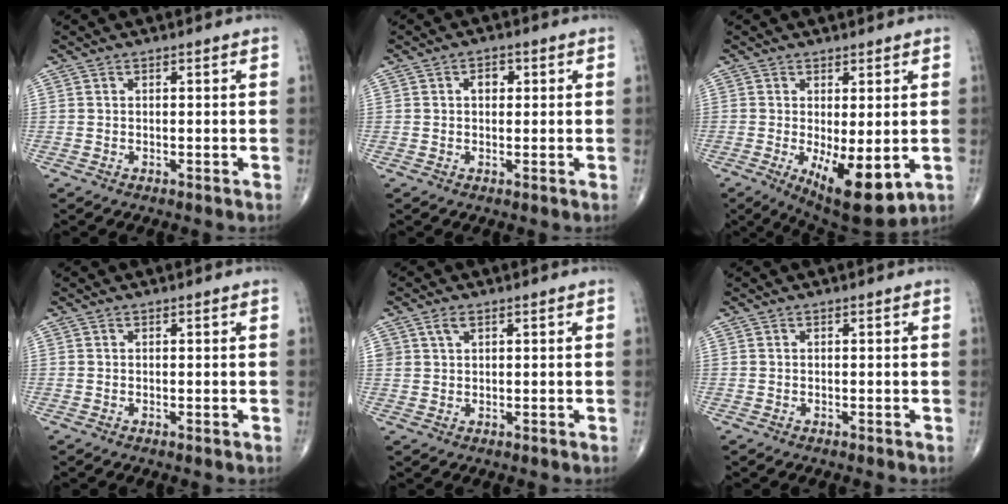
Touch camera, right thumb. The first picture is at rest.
{"total": 2.5, "force": [0.5, 1.8, 1.6], "torque": [-0.014, 0.005, 0.004]}
{"total": 10.7, "force": [-2.3, 3.9, 9.7], "torque": [-0.143, -0.026, -0.021]}
{"total": 0.0}
{"total": 2.3, "force": [1.2, 1.3, 1.3], "torque": [-0.024, -0.002, 0.026]}
{"total": 0.0}